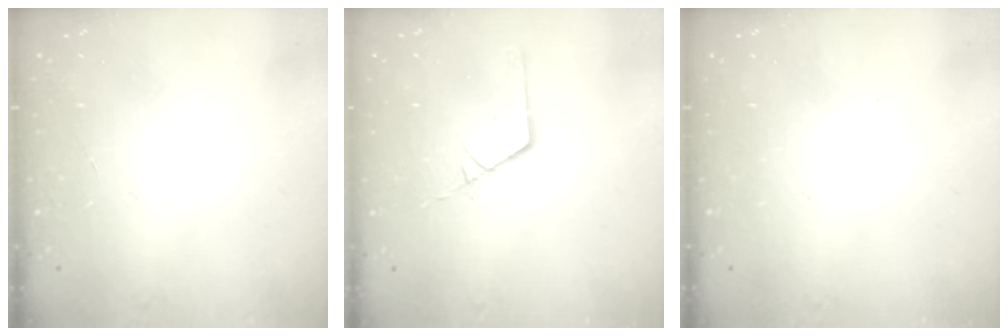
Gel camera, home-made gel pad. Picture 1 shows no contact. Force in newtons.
{"total": 1.8, "press": 1.8, "slide": 0.0}
{"total": 0.0}